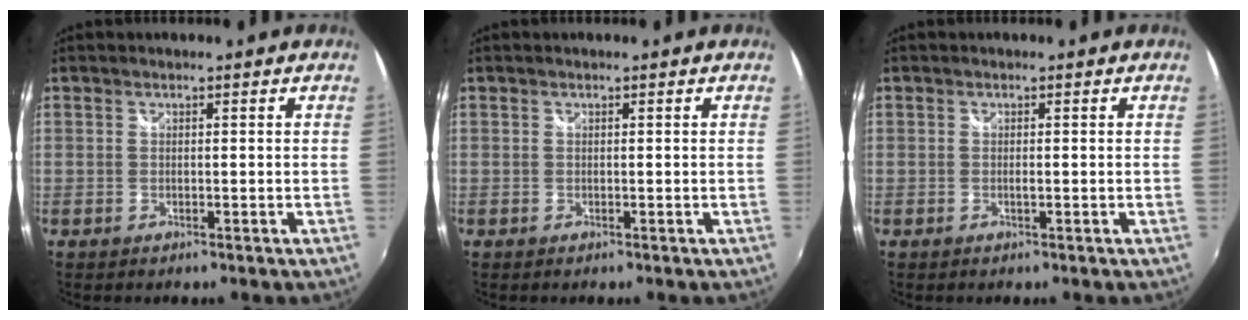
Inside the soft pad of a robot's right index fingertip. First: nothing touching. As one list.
[{"total": 0.0}, {"total": 0.6, "force": [-0.2, 0.0, 0.6], "torque": [-0.010, -0.001, -0.004]}]